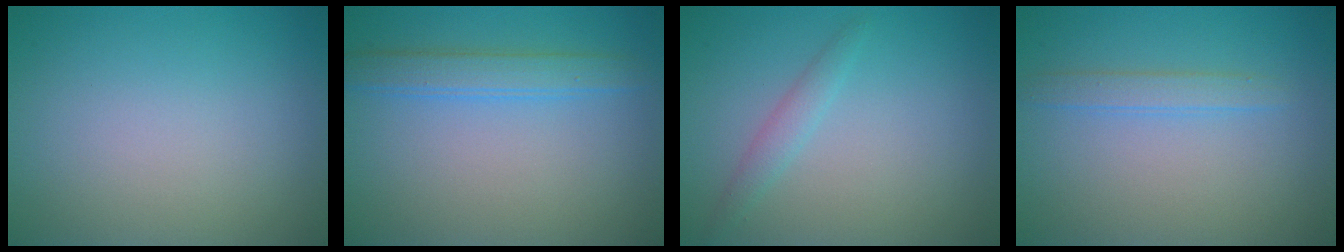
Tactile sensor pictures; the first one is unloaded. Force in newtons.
{"total": 2.7, "press": 2.7, "slide": 0.1}
{"total": 1.4, "press": 1.4, "slide": 0.1}
{"total": 1.6, "press": 1.6, "slide": 0.0}